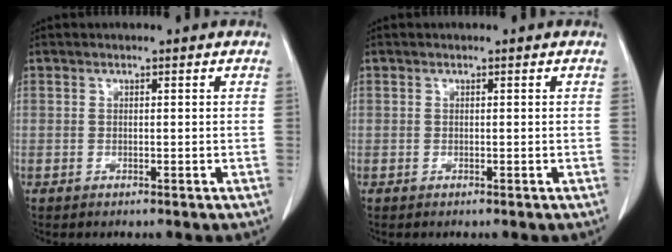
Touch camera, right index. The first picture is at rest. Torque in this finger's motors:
{"motor_torque": [-0.06, 0.00, -0.02, -0.02]}